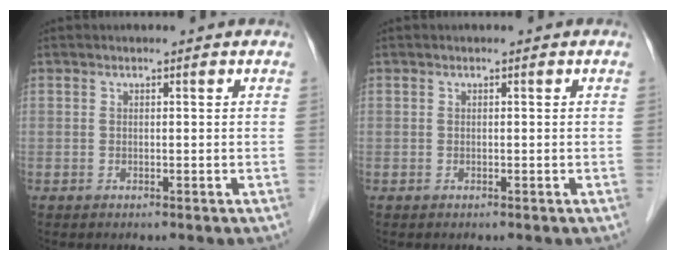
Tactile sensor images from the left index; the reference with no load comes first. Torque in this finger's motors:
{"motor_torque": [-0.04, 0.05, -0.02, -0.01]}